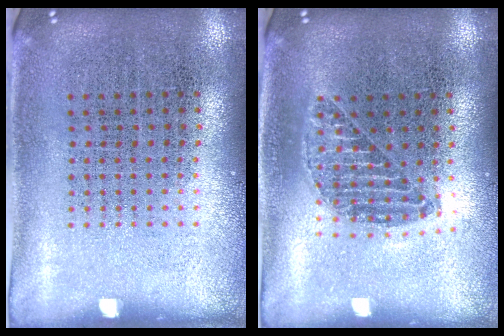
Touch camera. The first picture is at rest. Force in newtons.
{"total": 1.1, "press": 1.0, "slide": 0.4}